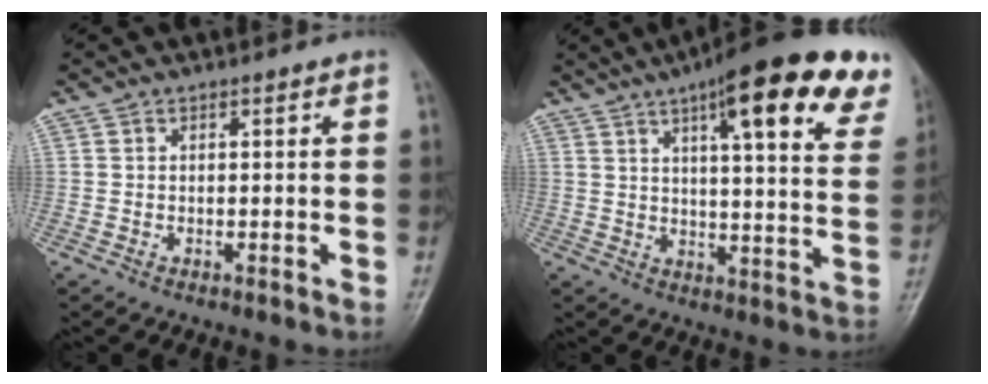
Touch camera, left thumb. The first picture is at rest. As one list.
[{"total": 24.0, "force": [13.8, 5.8, 18.8], "torque": [-0.235, -0.025, 0.172]}]